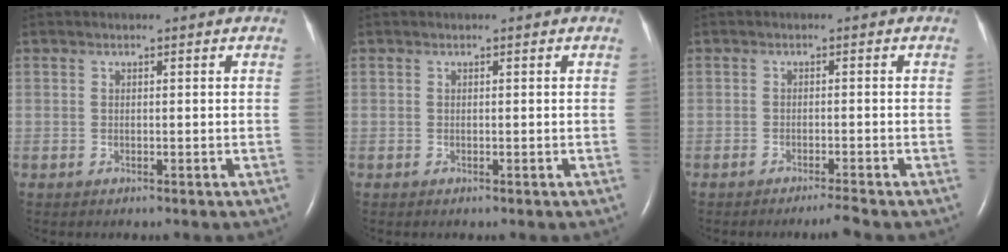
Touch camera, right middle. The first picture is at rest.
{"total": 0.0}
{"total": 2.1, "force": [-1.8, -0.6, 0.9], "torque": [-0.021, -0.006, -0.033]}